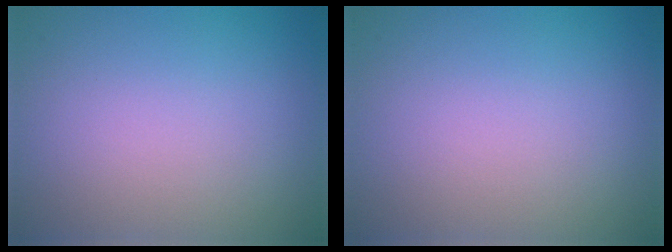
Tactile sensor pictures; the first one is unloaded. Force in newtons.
{"total": 0.0}